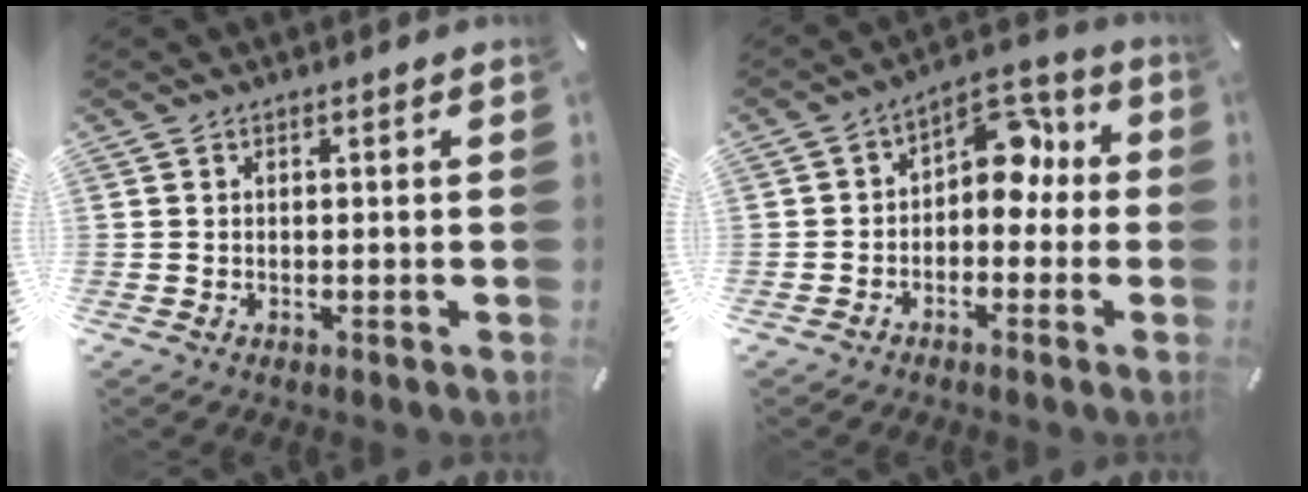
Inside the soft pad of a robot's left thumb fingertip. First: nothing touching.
{"total": 9.5, "force": [0.9, 6.9, 6.5], "torque": [-0.083, 0.004, 0.011]}